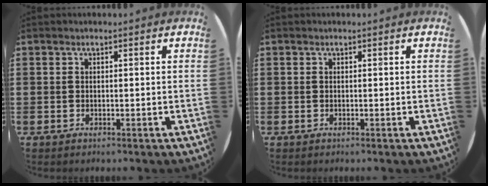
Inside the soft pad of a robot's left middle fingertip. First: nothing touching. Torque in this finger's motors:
{"motor_torque": [-0.03, 0.01, 0.00, 0.01]}